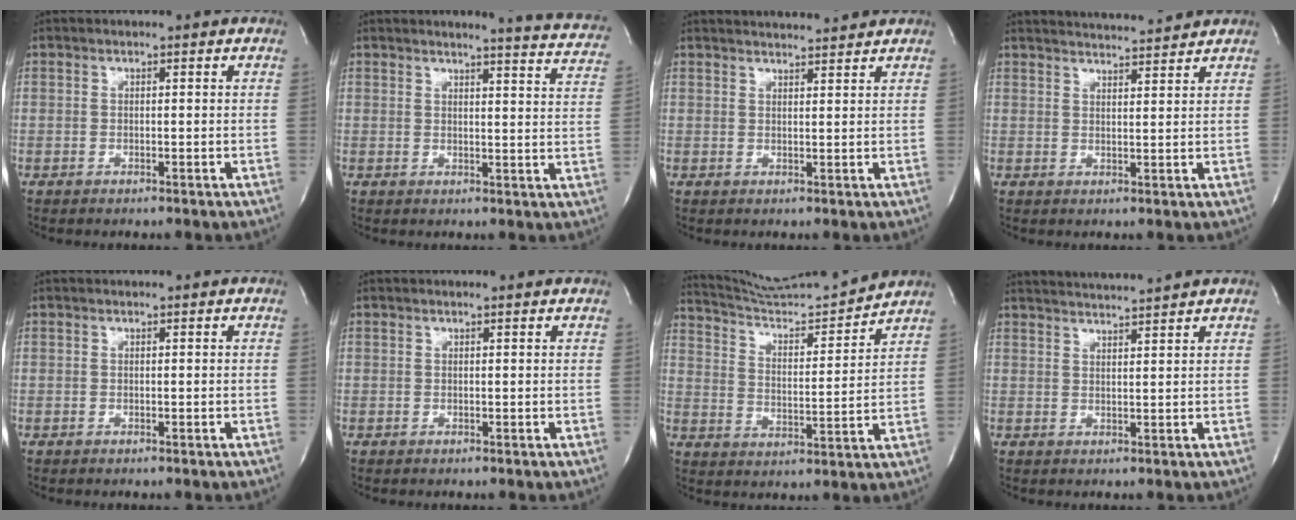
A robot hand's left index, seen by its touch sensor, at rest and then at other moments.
{"total": 9.7, "force": [9.5, -0.2, 1.9], "torque": [-0.015, -0.073, 0.079]}
{"total": 5.6, "force": [5.4, -0.2, 1.3], "torque": [-0.024, 0.010, 0.071]}
{"total": 7.7, "force": [7.4, -0.3, 1.8], "torque": [-0.035, 0.004, 0.103]}
{"total": 0.0}
{"total": 0.5, "force": [0.5, -0.1, 0.1], "torque": [-0.011, -0.002, 0.004]}
{"total": 13.7, "force": [13.3, -1.4, 2.6], "torque": [-0.053, -0.027, 0.217]}
{"total": 6.7, "force": [6.2, -1.6, 1.9], "torque": [-0.033, 0.005, 0.093]}